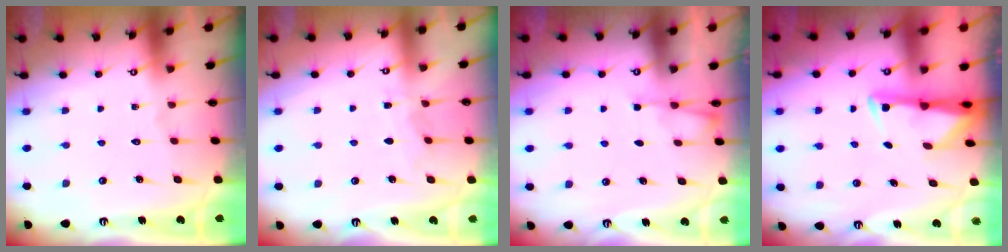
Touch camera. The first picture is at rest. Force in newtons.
{"total": 4.6, "press": 4.6, "slide": 0.5}
{"total": 3.7, "press": 3.7, "slide": 0.5}
{"total": 3.1, "press": 3.0, "slide": 0.5}